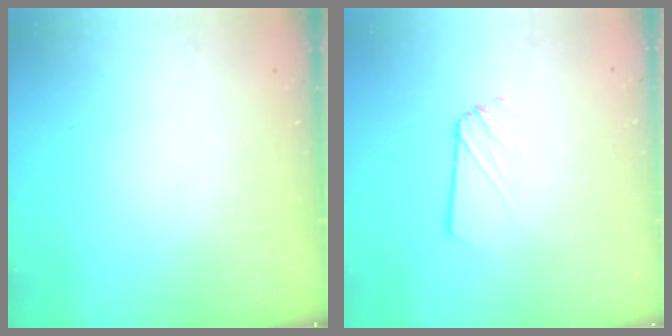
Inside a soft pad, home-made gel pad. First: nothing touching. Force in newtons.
{"total": 2.1, "press": 2.1, "slide": 0.1}